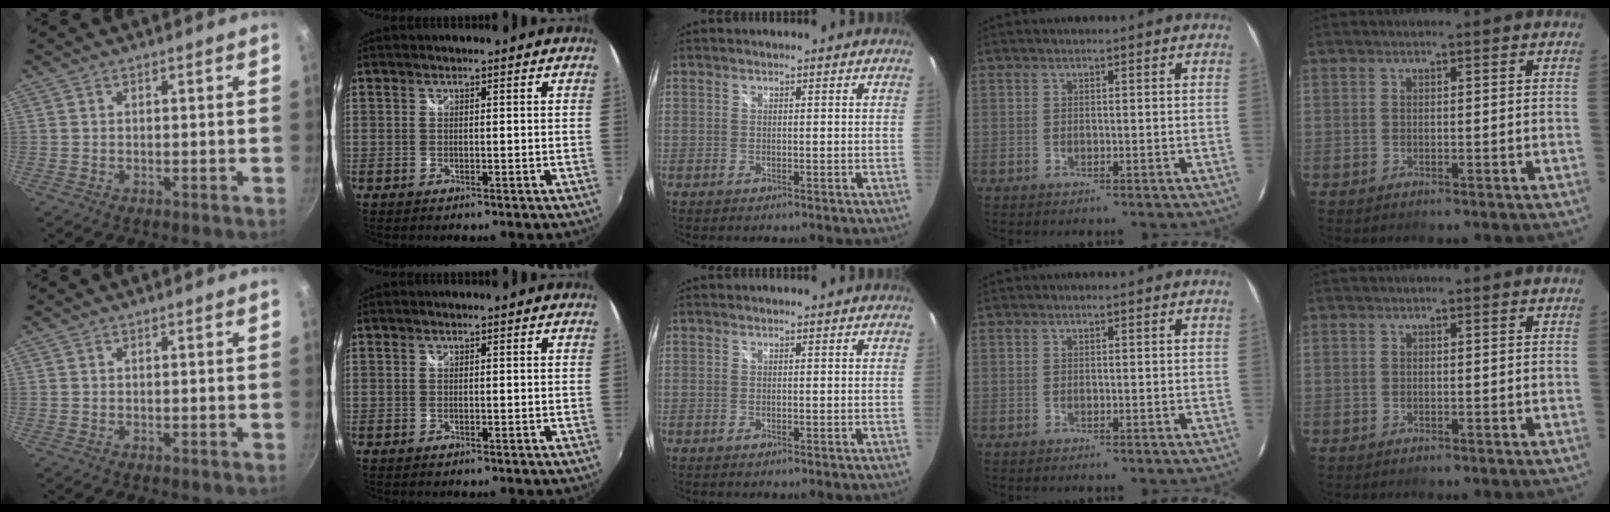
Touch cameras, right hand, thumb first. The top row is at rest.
{}